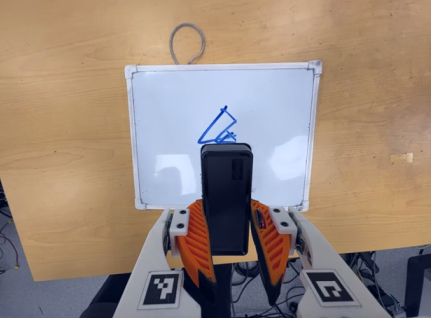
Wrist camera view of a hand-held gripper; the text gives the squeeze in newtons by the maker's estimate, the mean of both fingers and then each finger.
{"total": 8.0, "left": 5.9, "right": 10.1}